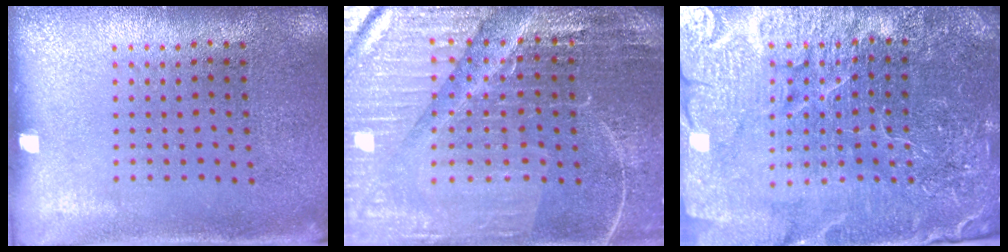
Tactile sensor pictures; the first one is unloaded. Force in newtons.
{"total": 4.5, "press": 4.4, "slide": 1.3}
{"total": 5.7, "press": 5.2, "slide": 2.4}